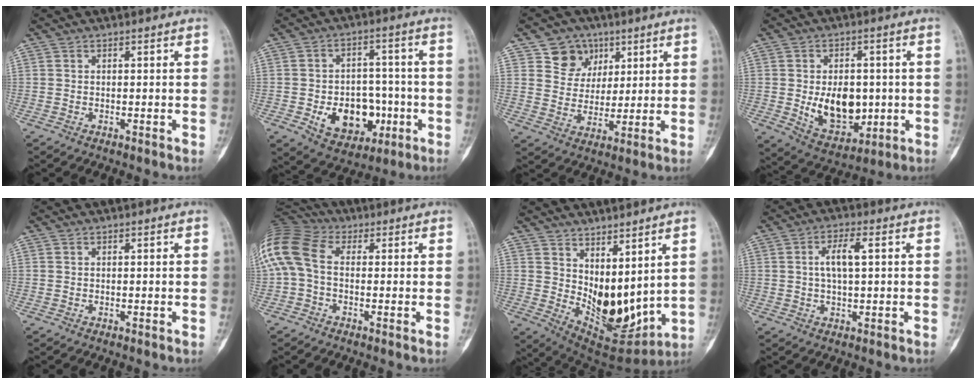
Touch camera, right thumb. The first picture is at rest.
{"total": 13.3, "force": [-3.6, 9.6, 8.4], "torque": [-0.083, 0.026, -0.040]}
{"total": 8.5, "force": [4.4, 7.0, 1.9], "torque": [0.009, -0.021, 0.077]}
{"total": 12.3, "force": [-0.8, 8.1, 9.1], "torque": [-0.100, -0.011, 0.006]}
{"total": 0.0}
{"total": 13.9, "force": [0.9, 8.8, 10.6], "torque": [-0.253, 0.030, 0.003]}
{"total": 14.5, "force": [5.2, 7.2, 11.5], "torque": [-0.148, -0.053, 0.119]}
{"total": 5.5, "force": [1.0, 1.8, 5.0], "torque": [-0.098, 0.008, 0.016]}